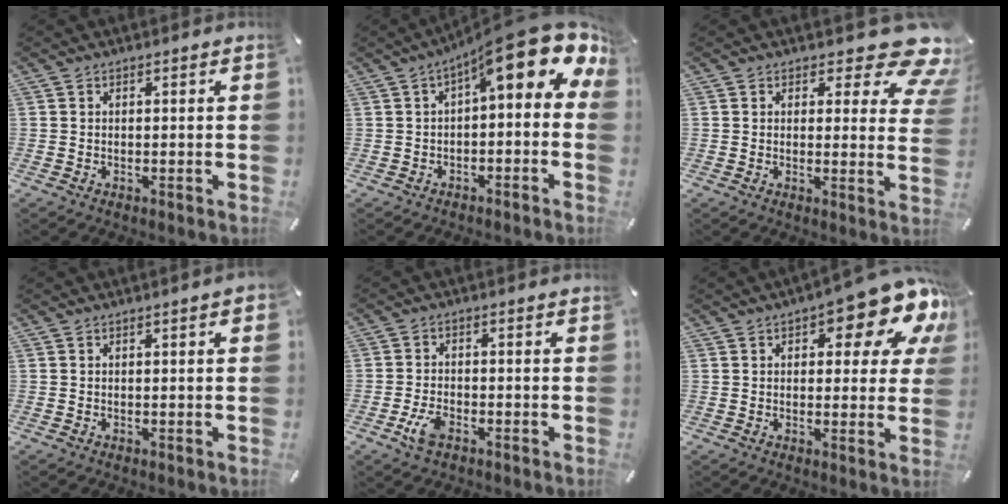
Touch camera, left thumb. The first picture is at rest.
{"total": 14.2, "force": [6.8, 4.1, 11.8], "torque": [-0.167, -0.057, 0.107]}
{"total": 10.0, "force": [6.6, 4.2, 6.3], "torque": [-0.064, -0.054, 0.111]}
{"total": 1.8, "force": [0.3, 0.3, 1.7], "torque": [-0.031, 0.002, 0.003]}
{"total": 4.8, "force": [-2.4, 2.6, 3.2], "torque": [-0.085, 0.002, -0.051]}
{"total": 15.1, "force": [8.4, 5.8, 11.2], "torque": [-0.137, -0.057, 0.135]}